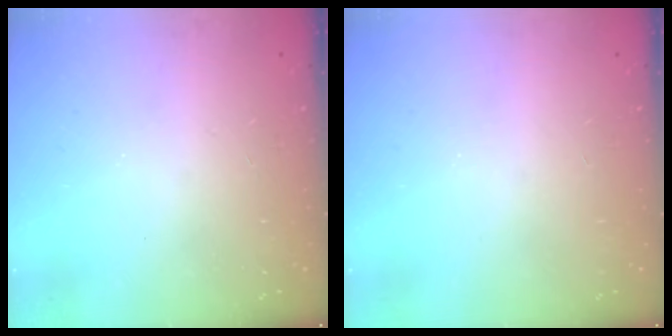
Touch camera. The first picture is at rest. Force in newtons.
{"total": 0.0}